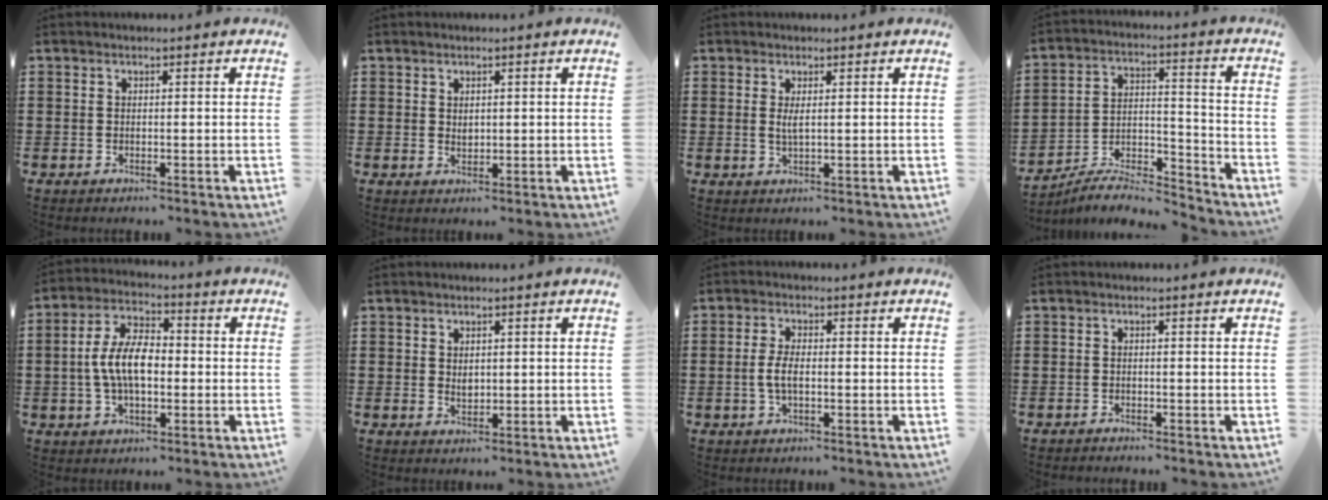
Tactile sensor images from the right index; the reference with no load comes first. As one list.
[{"total": 1.1, "force": [0.7, 0.7, 0.5], "torque": [-0.010, 0.005, 0.014]}, {"total": 1.8, "force": [0.5, 0.3, 1.7], "torque": [-0.034, 0.001, 0.008]}, {"total": 7.2, "force": [-6.8, 1.2, 2.2], "torque": [-0.039, 0.009, -0.134]}, {"total": 8.3, "force": [-0.6, 4.2, 7.1], "torque": [-0.164, 0.002, -0.020]}, {"total": 1.4, "force": [0.5, 1.0, 0.9], "torque": [-0.017, 0.007, 0.010]}, {"total": 3.2, "force": [-0.4, 1.2, 3.0], "torque": [-0.077, -0.005, -0.015]}, {"total": 0.8, "force": [-0.8, 0.1, -0.1], "torque": [0.001, 0.003, -0.017]}]